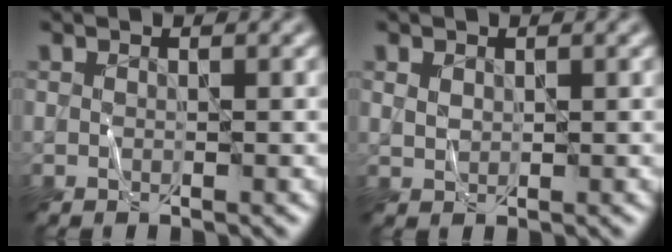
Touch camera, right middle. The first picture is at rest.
{"total": 1.1, "force": [0.5, 0.8, 0.5], "torque": [-0.014, 0.000, 0.013]}